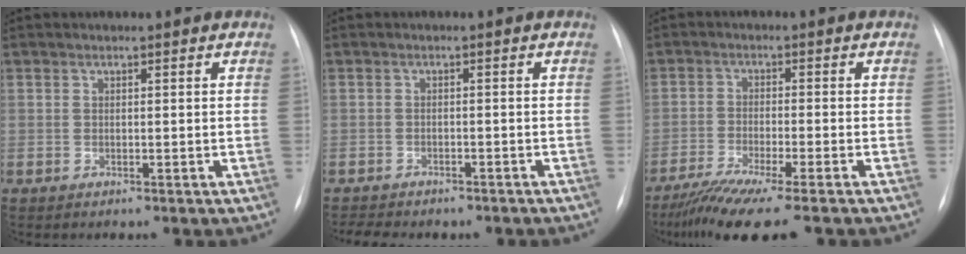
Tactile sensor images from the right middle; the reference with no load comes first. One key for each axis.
{"total": 6.9, "fx": -6.0, "fy": 2.2, "fz": 2.6, "tx": -0.043, "ty": 0.003, "tz": -0.071}
{"total": 10.1, "fx": -8.0, "fy": -0.3, "fz": 6.1, "tx": -0.099, "ty": -0.033, "tz": -0.130}